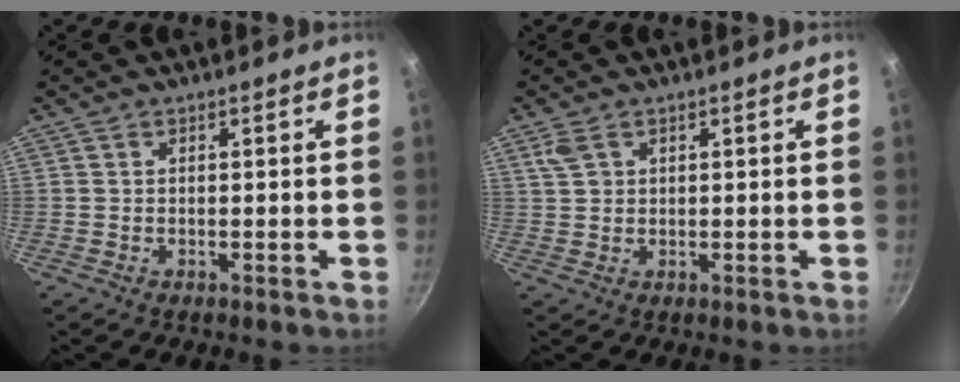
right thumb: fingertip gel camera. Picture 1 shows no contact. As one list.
[{"total": 3.3, "force": [1.7, 2.0, 2.0], "torque": [-0.037, 0.000, 0.038]}]